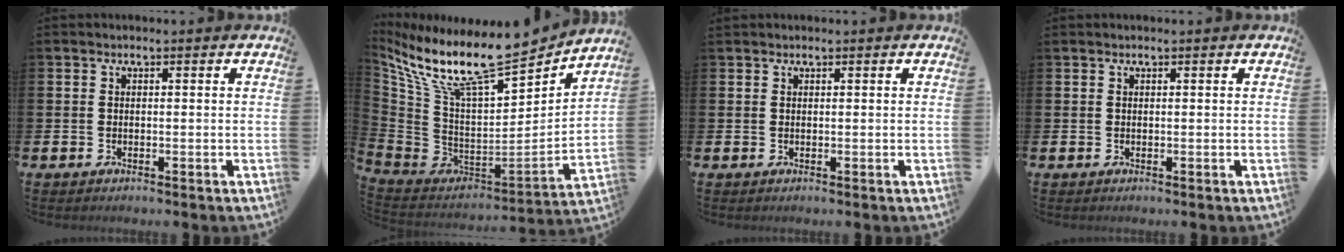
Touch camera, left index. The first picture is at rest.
{"total": 13.8, "force": [11.4, 3.0, 7.2], "torque": [-0.175, -0.084, 0.197]}
{"total": 0.5, "force": [0.5, 0.1, 0.0], "torque": [0.008, -0.001, 0.007]}
{"total": 0.0}